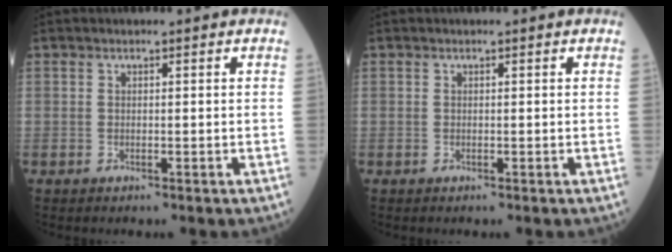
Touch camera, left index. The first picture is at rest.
{"total": 0.0}